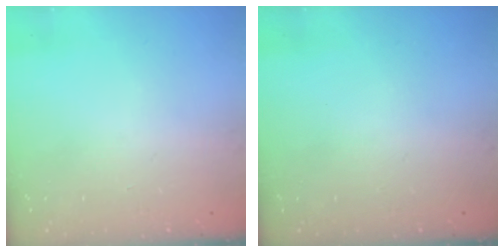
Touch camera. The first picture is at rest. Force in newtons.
{"total": 0.0}